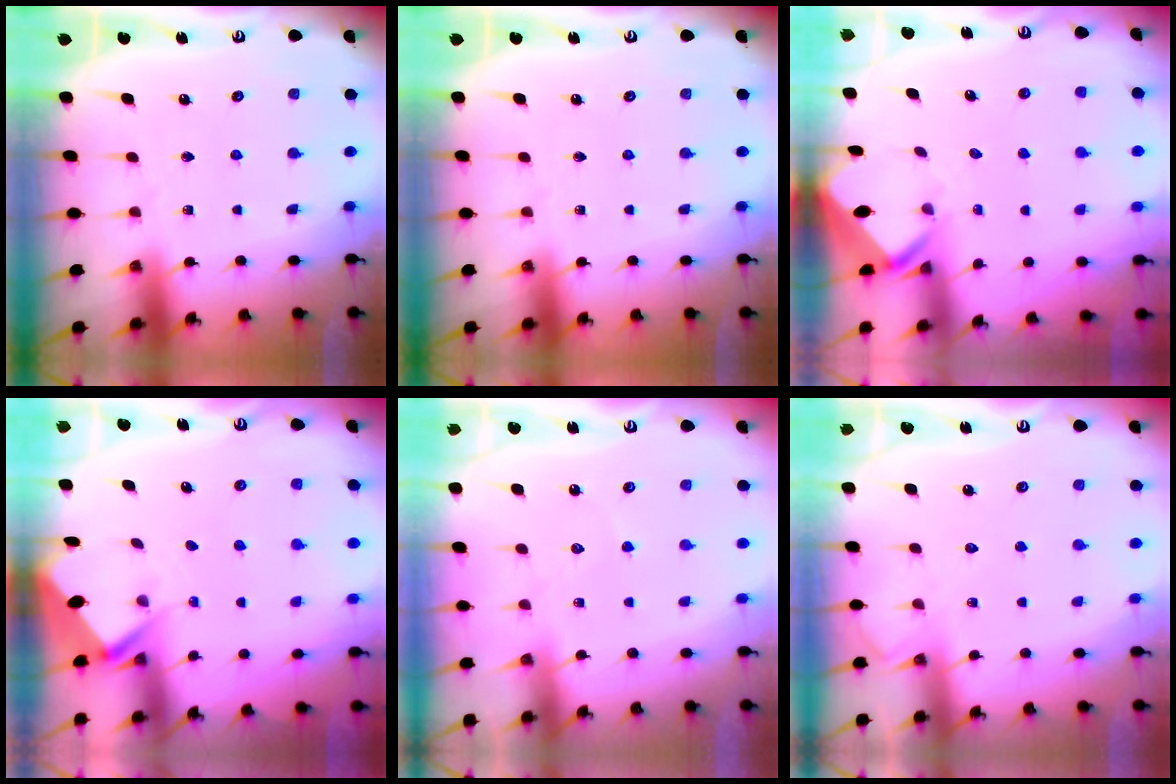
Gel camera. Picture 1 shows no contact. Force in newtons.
{"total": 0.0}
{"total": 2.4, "press": 2.4, "slide": 0.1}
{"total": 2.8, "press": 2.8, "slide": 0.1}
{"total": 4.0, "press": 4.0, "slide": 0.5}
{"total": 5.7, "press": 5.7, "slide": 0.8}